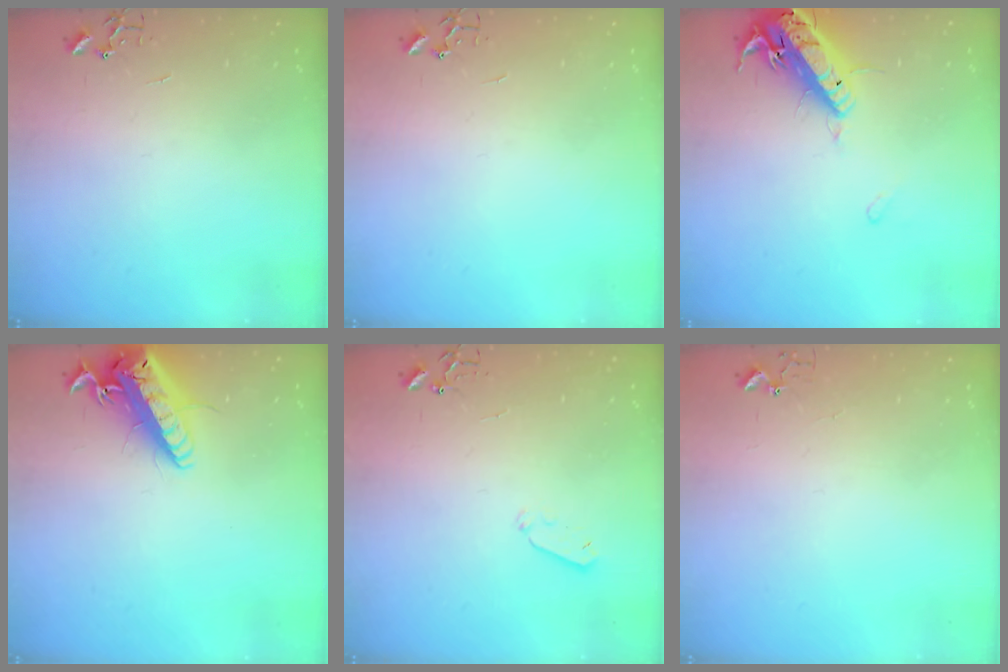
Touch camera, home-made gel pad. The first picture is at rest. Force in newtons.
{"total": 0.0}
{"total": 17.3, "press": 16.9, "slide": 3.7}
{"total": 20.4, "press": 19.9, "slide": 4.5}
{"total": 4.0, "press": 3.9, "slide": 0.8}
{"total": 2.7, "press": 2.7, "slide": 0.2}